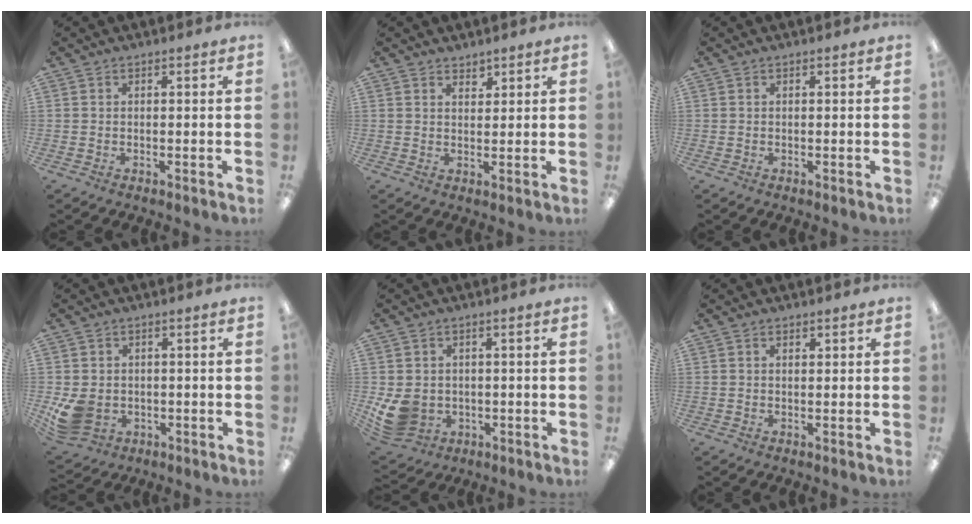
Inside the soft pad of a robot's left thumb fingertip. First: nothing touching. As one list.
[{"total": 2.1, "force": [1.9, 0.8, 0.3], "torque": [0.001, -0.010, 0.035]}, {"total": 0.0}, {"total": 7.7, "force": [-1.4, 6.2, 4.3], "torque": [-0.098, 0.006, -0.022]}, {"total": 8.3, "force": [-0.9, 7.0, 4.3], "torque": [-0.111, 0.001, -0.014]}, {"total": 1.4, "force": [0.7, 0.6, 1.0], "torque": [-0.012, -0.002, 0.011]}]